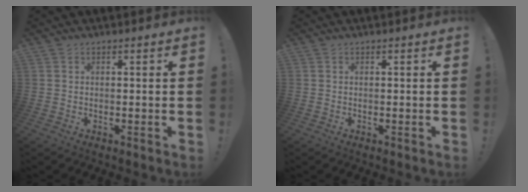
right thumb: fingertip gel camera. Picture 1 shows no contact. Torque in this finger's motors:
{"motor_torque": [-0.02, 0.02, 0.00, 0.00, 0.00]}